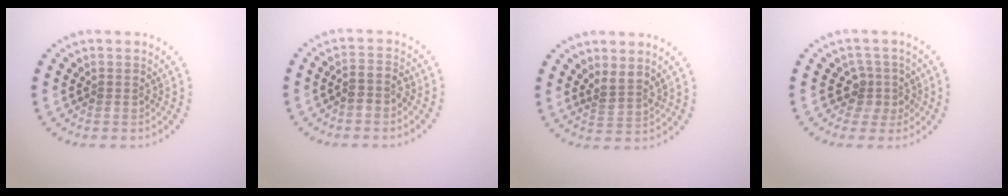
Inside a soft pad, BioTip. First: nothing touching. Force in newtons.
{"total": 1.7, "press": 1.4, "slide": 0.9}
{"total": 1.9, "press": 1.4, "slide": 1.2}
{"total": 2.6, "press": 2.0, "slide": 1.7}